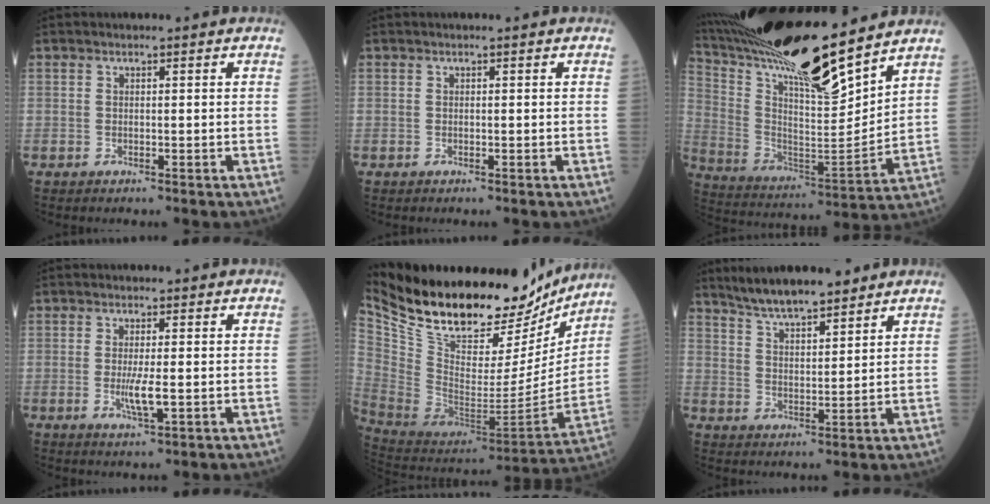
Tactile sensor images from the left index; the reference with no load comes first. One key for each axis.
{"total": 0.0}
{"total": 21.6, "fx": 18.3, "fy": 1.5, "fz": 11.5, "tx": -0.215, "ty": -0.010, "tz": 0.326}
{"total": 3.5, "fx": -0.6, "fy": 0.6, "fz": 3.4, "tx": -0.071, "ty": -0.010, "tz": -0.007}
{"total": 31.5, "fx": 26.5, "fy": 9.8, "fz": 14.0, "tx": -0.252, "ty": -0.033, "tz": 0.393}
{"total": 9.4, "fx": 8.1, "fy": 1.6, "fz": 4.6, "tx": -0.085, "ty": 0.012, "tz": 0.148}